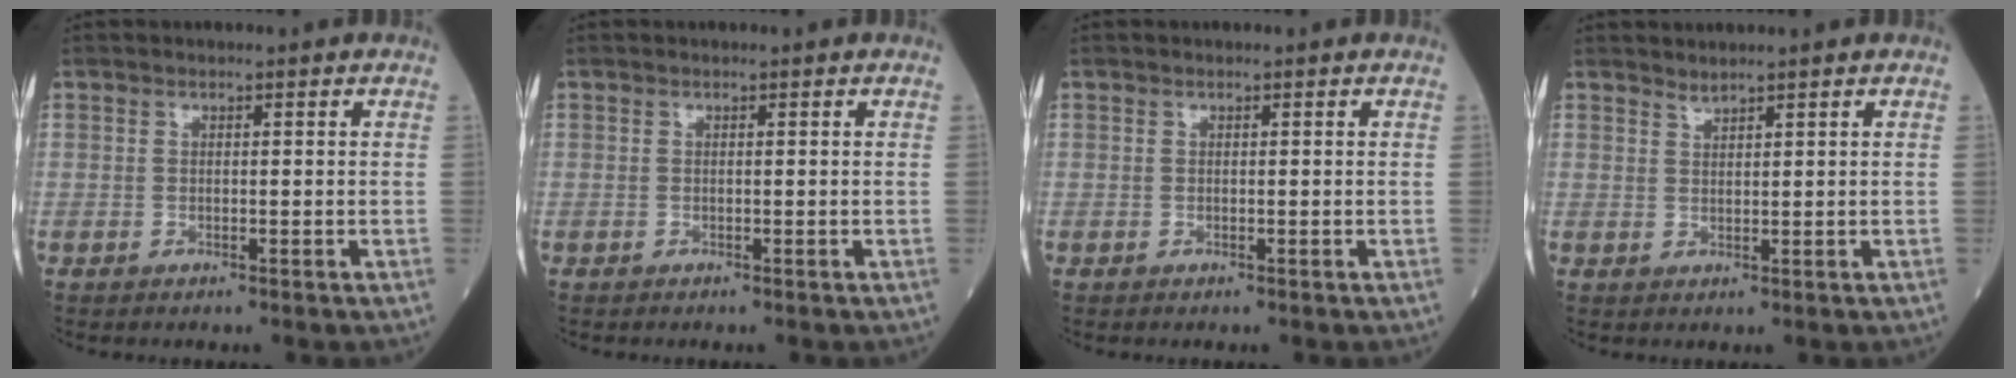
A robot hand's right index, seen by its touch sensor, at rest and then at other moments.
{"total": 0.0}
{"total": 0.0}
{"total": 1.2, "force": [1.1, -0.3, 0.0], "torque": [-0.007, -0.003, 0.026]}